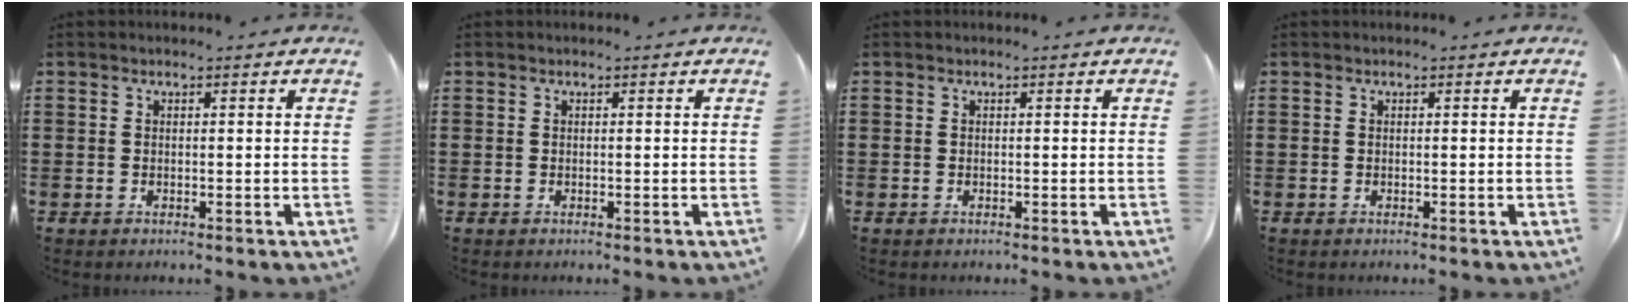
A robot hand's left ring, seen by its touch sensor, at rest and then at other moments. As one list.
[{"total": 0.0}, {"total": 0.0}, {"total": 0.0}]